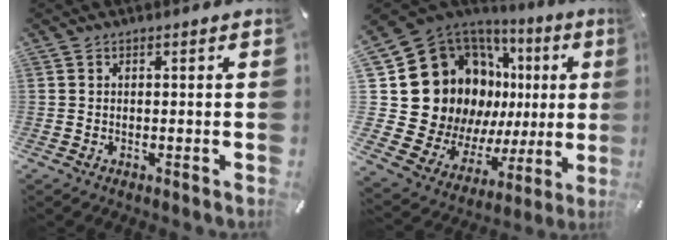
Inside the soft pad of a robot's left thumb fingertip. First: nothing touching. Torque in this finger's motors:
{"motor_torque": [2.26, 2.25, 1.17, 0.68, 0.10]}